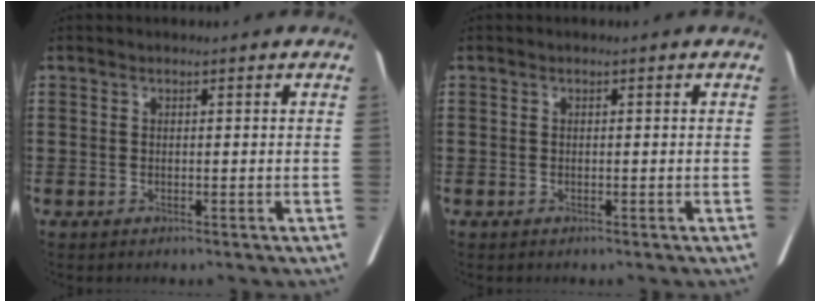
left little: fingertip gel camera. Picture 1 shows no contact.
{"total": 0.0}